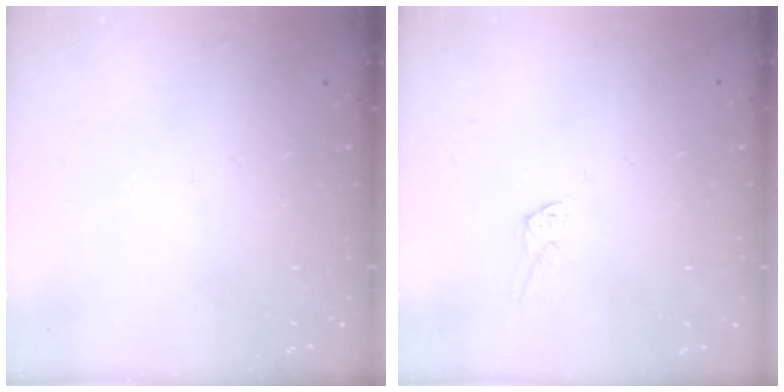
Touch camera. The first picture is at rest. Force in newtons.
{"total": 2.2, "press": 2.2, "slide": 0.1}